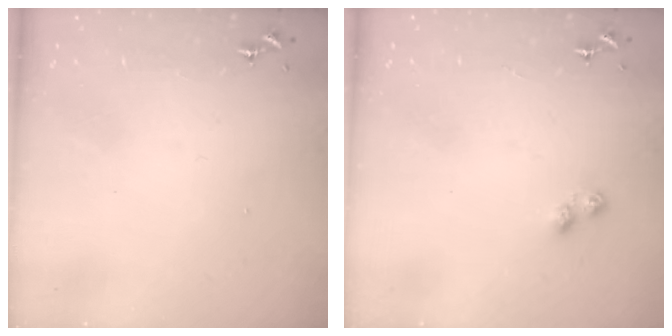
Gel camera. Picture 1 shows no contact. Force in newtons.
{"total": 3.1, "press": 3.1, "slide": 0.3}